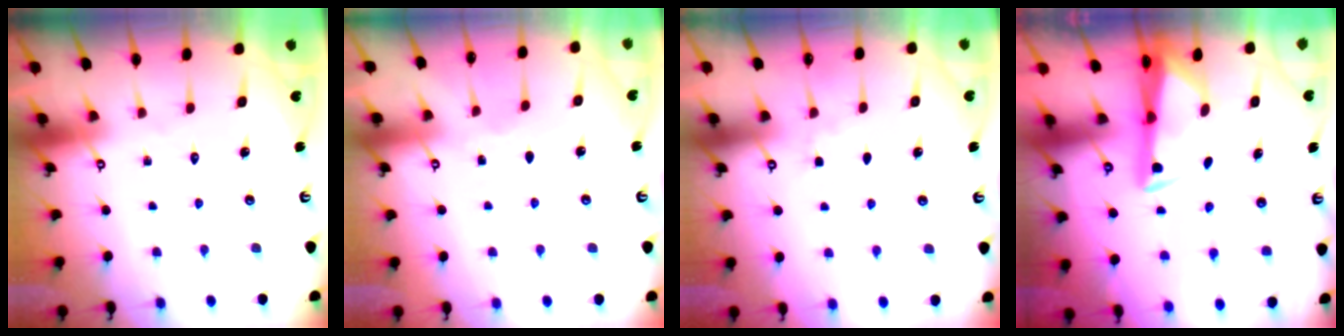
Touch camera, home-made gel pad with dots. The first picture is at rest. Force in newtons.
{"total": 2.8, "press": 2.8, "slide": 0.4}
{"total": 3.1, "press": 3.1, "slide": 0.4}
{"total": 3.0, "press": 2.8, "slide": 1.0}